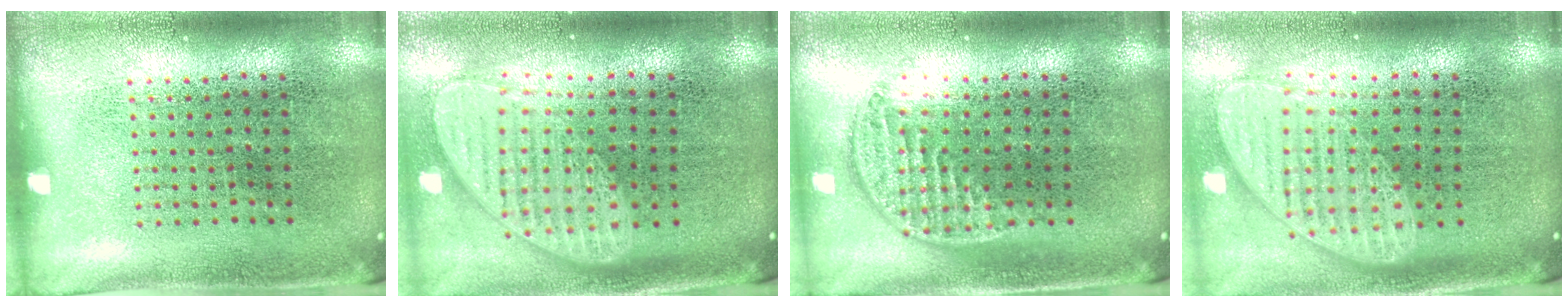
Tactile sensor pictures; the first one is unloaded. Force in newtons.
{"total": 2.0, "press": 1.5, "slide": 1.3}
{"total": 1.3, "press": 1.1, "slide": 0.7}
{"total": 1.9, "press": 1.5, "slide": 1.1}